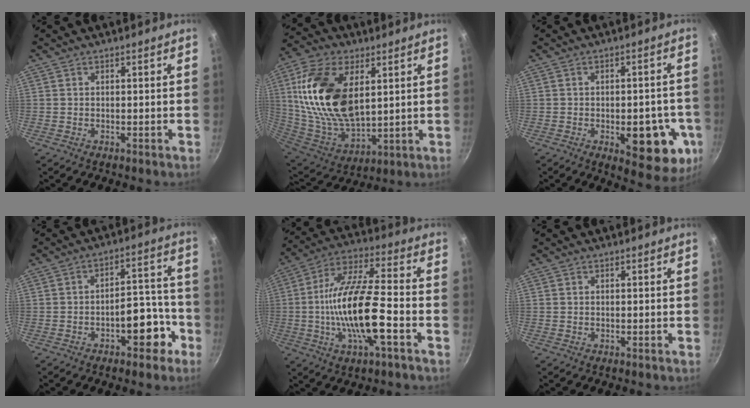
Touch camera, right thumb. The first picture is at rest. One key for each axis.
{"total": 22.4, "fx": 5.7, "fy": 12.5, "fz": 17.6, "tx": -0.330, "ty": -0.023, "tz": 0.116}
{"total": 14.4, "fx": -4.0, "fy": 6.5, "fz": 12.1, "tx": -0.106, "ty": 0.003, "tz": -0.044}
{"total": 9.6, "fx": -4.6, "fy": 5.0, "fz": 6.7, "tx": -0.049, "ty": 0.063, "tz": -0.051}
{"total": 17.2, "fx": -4.2, "fy": 5.0, "fz": 16.0, "tx": -0.300, "ty": 0.032, "tz": -0.086}
{"total": 0.0}